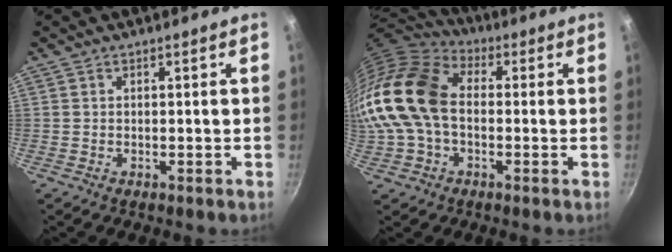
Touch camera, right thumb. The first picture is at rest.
{"total": 18.6, "force": [-0.3, 12.9, 13.4], "torque": [-0.260, 0.038, -0.018]}